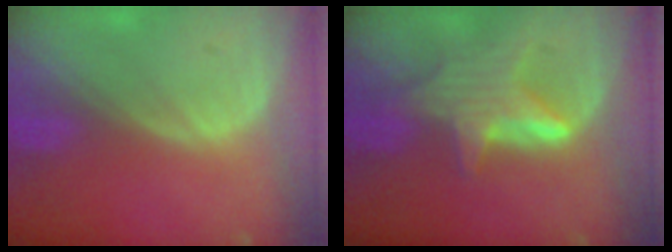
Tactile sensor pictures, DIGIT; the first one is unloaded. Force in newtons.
{"total": 6.1, "press": 6.1, "slide": 0.1}